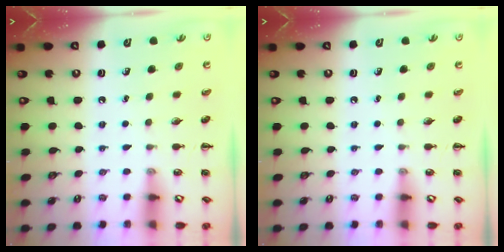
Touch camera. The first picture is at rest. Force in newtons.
{"total": 0.0}